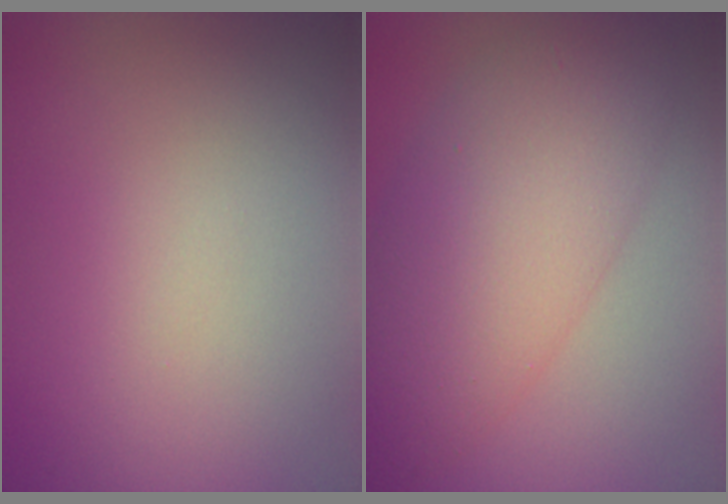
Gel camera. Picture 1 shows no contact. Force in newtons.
{"total": 8.5, "press": 8.5, "slide": 0.3}